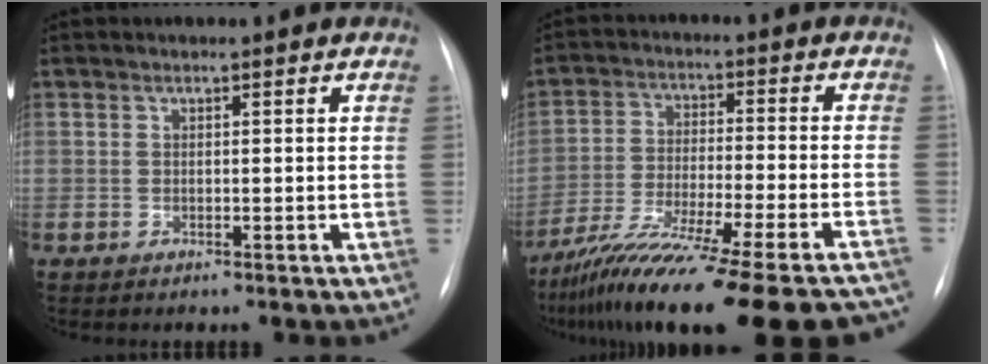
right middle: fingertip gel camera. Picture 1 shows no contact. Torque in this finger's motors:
{"motor_torque": [1.22, -0.92, 0.46, 0.21]}